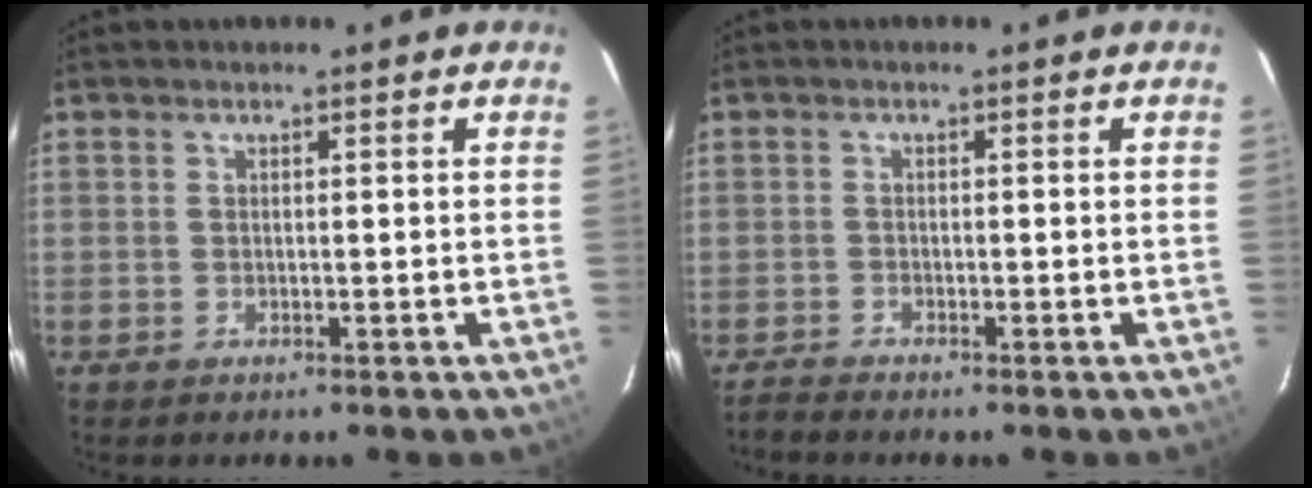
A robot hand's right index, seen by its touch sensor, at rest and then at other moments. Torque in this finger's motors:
{"motor_torque": [0.17, -0.25, 0.05, 0.00]}